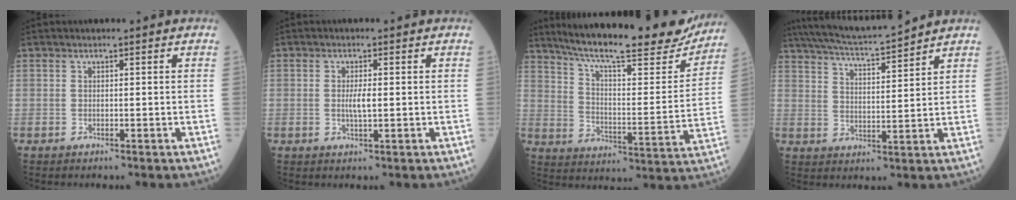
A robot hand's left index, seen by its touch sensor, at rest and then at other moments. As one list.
[{"total": 2.3, "force": [-0.2, 0.3, 2.2], "torque": [-0.044, -0.005, -0.003]}, {"total": 25.7, "force": [21.8, 4.0, 12.9], "torque": [-0.203, -0.023, 0.299]}, {"total": 11.7, "force": [10.8, -0.1, 4.5], "torque": [-0.085, 0.008, 0.178]}]